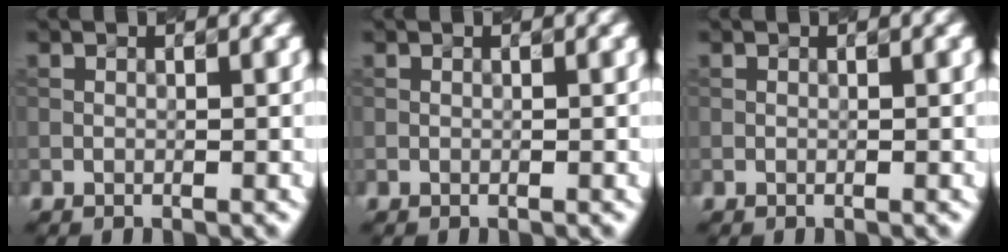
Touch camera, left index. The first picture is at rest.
{"total": 0.0}
{"total": 0.0}